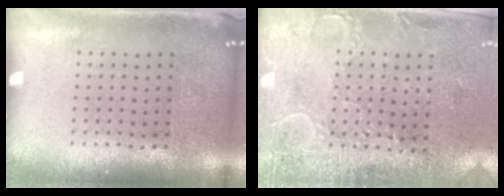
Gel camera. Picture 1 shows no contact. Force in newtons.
{"total": 2.9, "press": 2.6, "slide": 1.2}